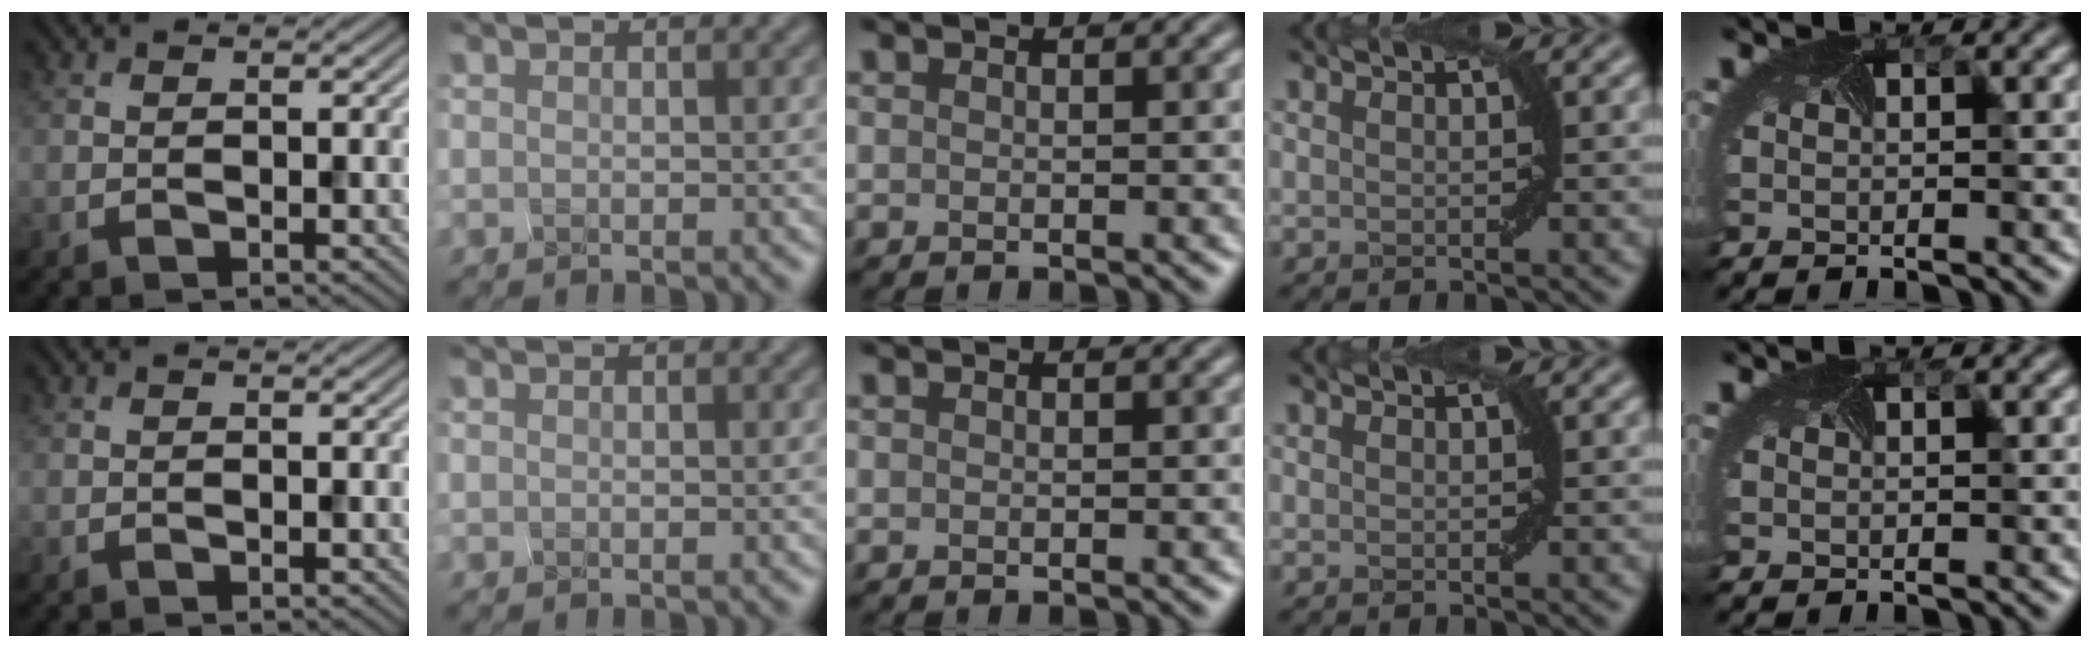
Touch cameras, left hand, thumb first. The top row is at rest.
{}